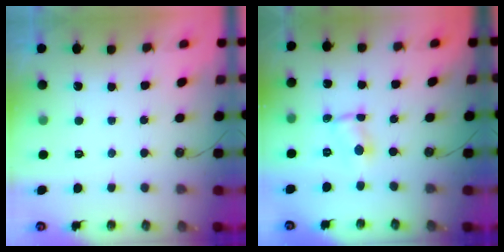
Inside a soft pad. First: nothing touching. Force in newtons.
{"total": 0.7, "press": 0.7, "slide": 0.1}